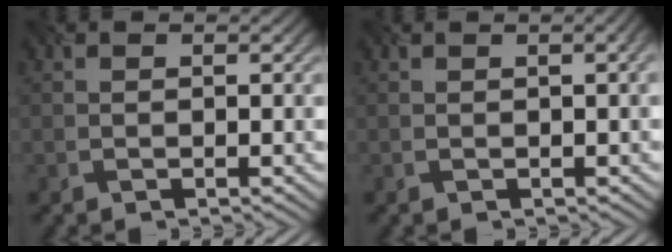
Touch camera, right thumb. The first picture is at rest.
{"total": 2.3, "force": [0.4, 1.0, 2.0], "torque": [-0.010, 0.013, -0.003]}